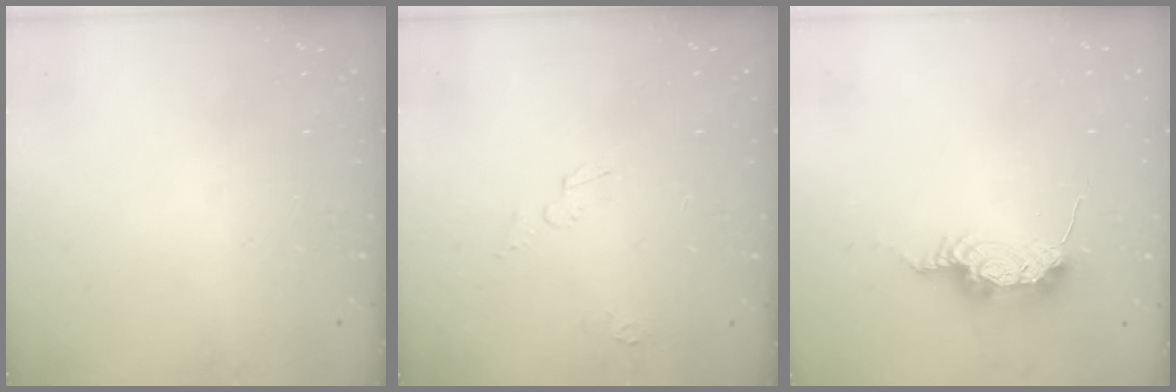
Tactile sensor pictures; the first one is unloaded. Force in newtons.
{"total": 3.4, "press": 3.4, "slide": 0.3}
{"total": 13.1, "press": 9.6, "slide": 8.9}